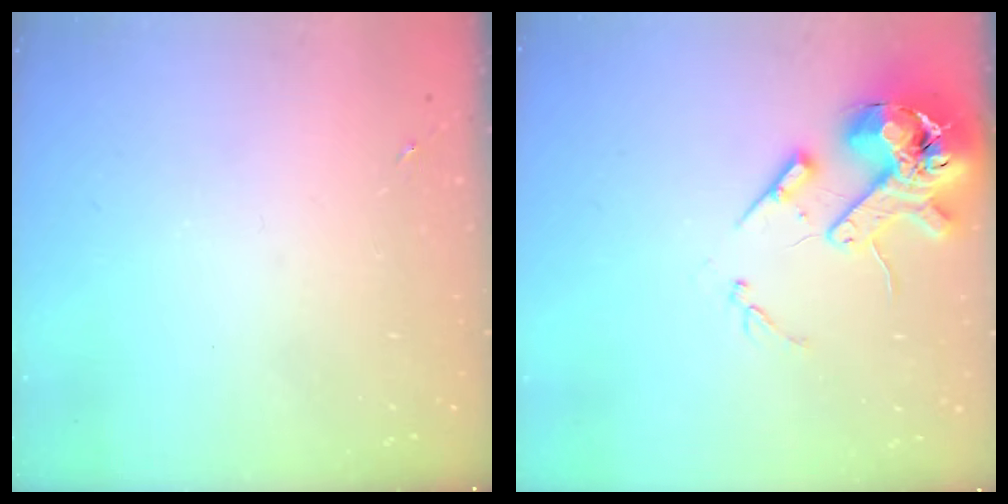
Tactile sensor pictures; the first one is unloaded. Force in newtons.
{"total": 15.7, "press": 15.5, "slide": 2.3}